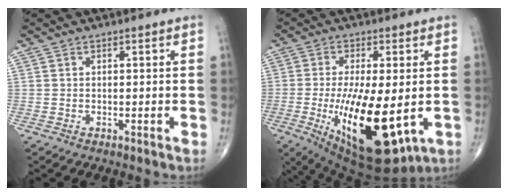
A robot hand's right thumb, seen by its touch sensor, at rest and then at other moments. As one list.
[{"total": 19.2, "force": [-3.6, 7.0, 17.5], "torque": [-0.310, -0.032, -0.035]}]